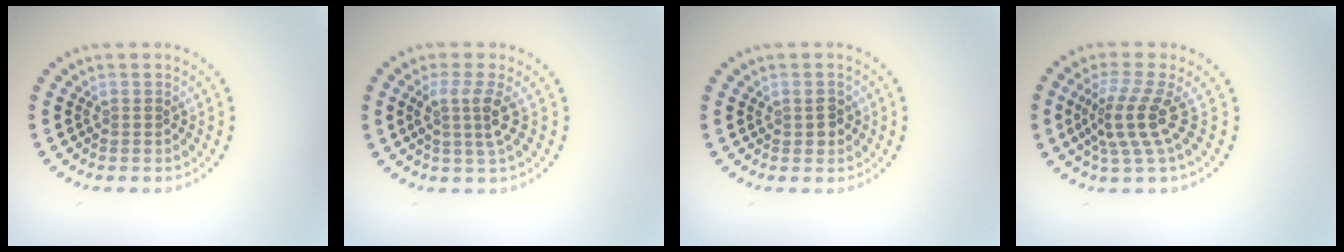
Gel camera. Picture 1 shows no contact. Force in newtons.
{"total": 2.5, "press": 1.9, "slide": 1.7}
{"total": 1.5, "press": 1.5, "slide": 0.3}
{"total": 3.7, "press": 2.6, "slide": 2.6}